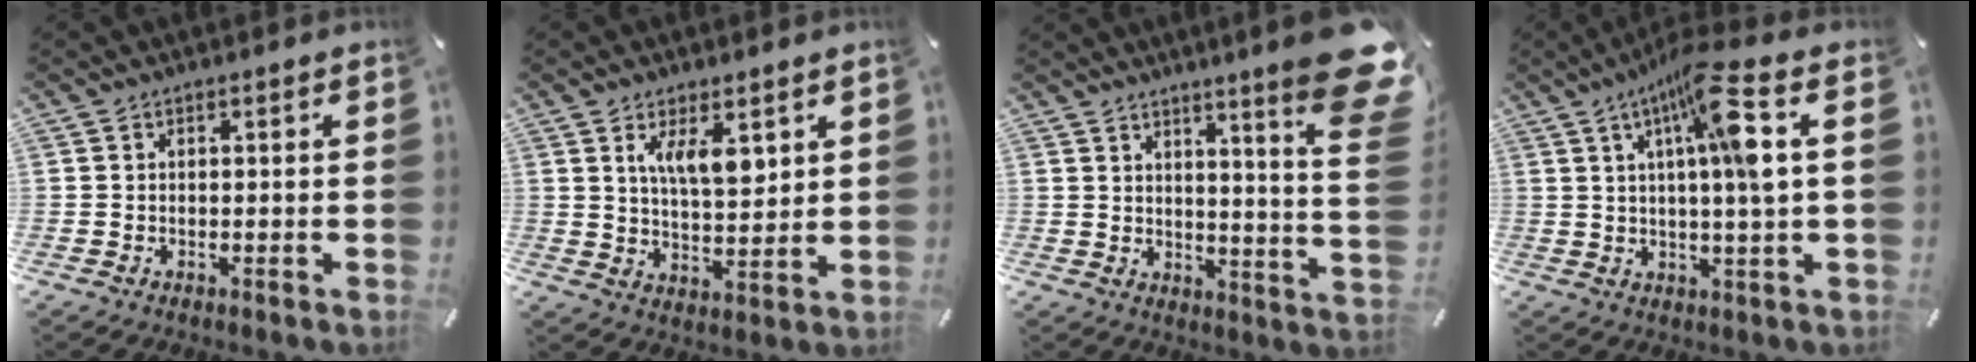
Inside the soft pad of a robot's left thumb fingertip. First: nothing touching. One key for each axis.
{"total": 8.4, "fx": 4.0, "fy": 3.8, "fz": 6.4, "tx": -0.111, "ty": -0.017, "tz": 0.067}
{"total": 13.2, "fx": 7.8, "fy": 1.7, "fz": 10.6, "tx": -0.151, "ty": -0.071, "tz": 0.123}
{"total": 12.9, "fx": 4.2, "fy": 1.6, "fz": 12.1, "tx": -0.198, "ty": -0.010, "tz": 0.063}